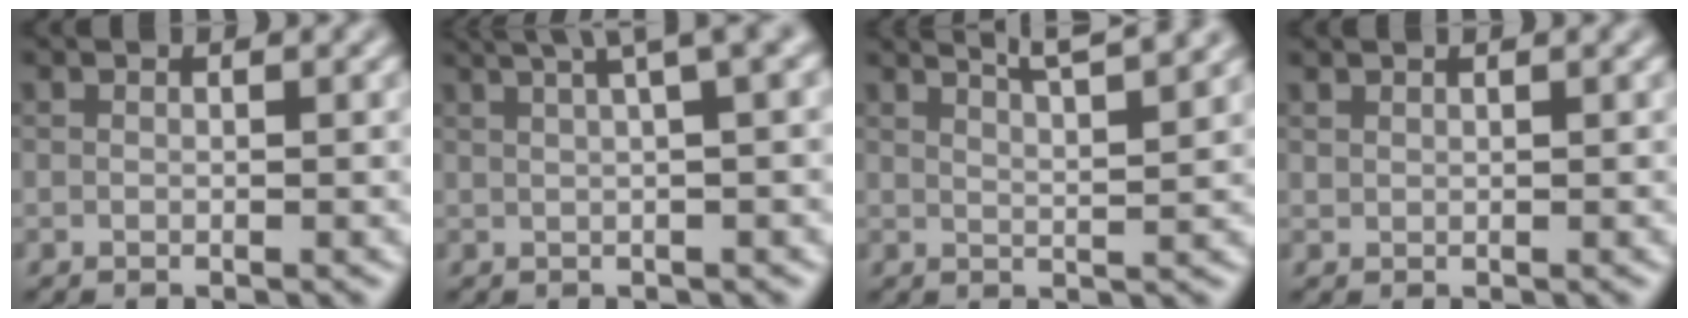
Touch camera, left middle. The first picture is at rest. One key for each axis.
{"total": 7.6, "fx": 4.1, "fy": 2.6, "fz": 5.8, "tx": -0.049, "ty": 0.051, "tz": 0.029}
{"total": 5.9, "fx": 4.6, "fy": 1.6, "fz": 3.3, "tx": -0.021, "ty": 0.031, "tz": 0.034}
{"total": 0.6, "fx": 0.6, "fy": 0.2, "fz": 0.0, "tx": -0.002, "ty": 0.001, "tz": 0.017}